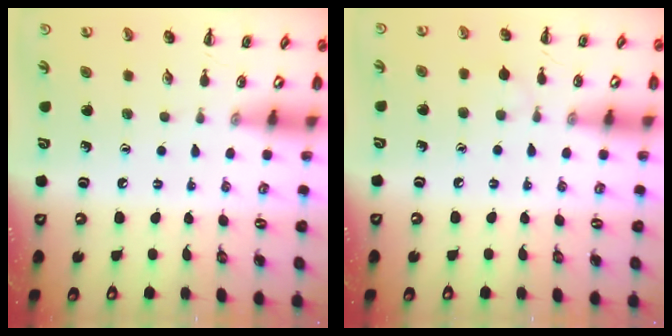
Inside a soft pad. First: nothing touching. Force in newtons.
{"total": 4.7, "press": 4.4, "slide": 1.6}